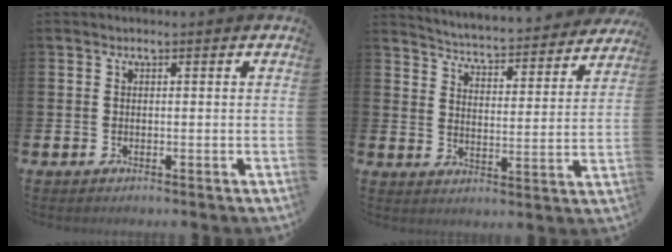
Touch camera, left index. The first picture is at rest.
{"total": 4.7, "force": [4.7, 0.3, 0.6], "torque": [-0.030, -0.048, 0.072]}